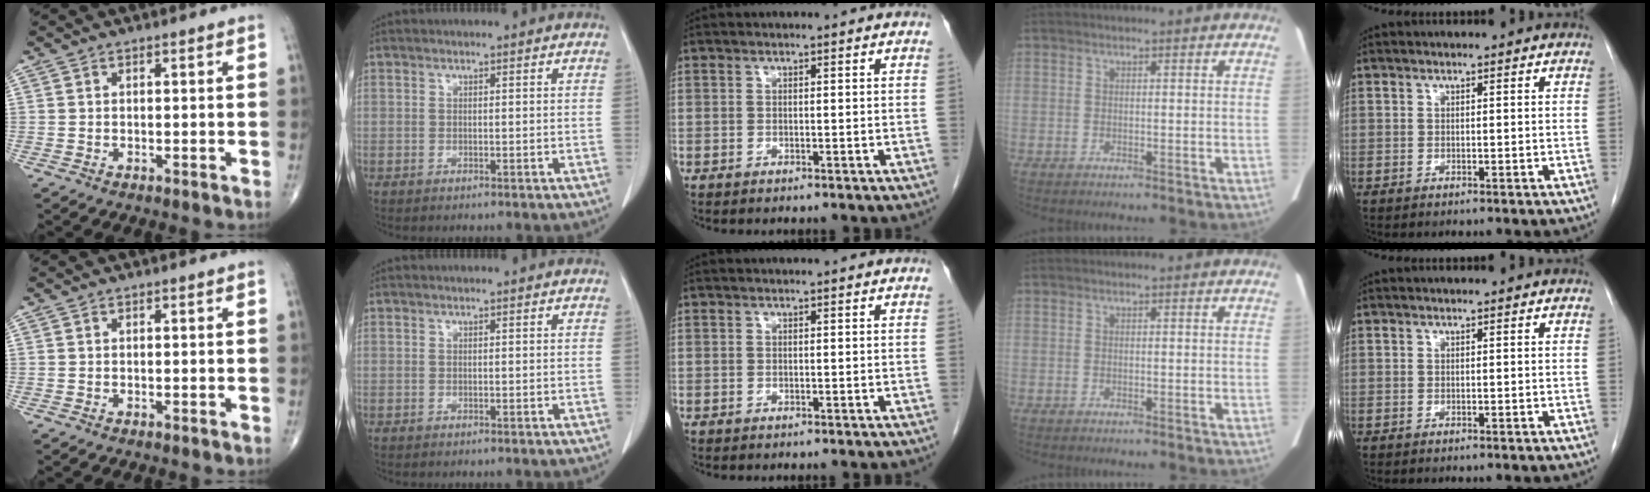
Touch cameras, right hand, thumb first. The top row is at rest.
{}